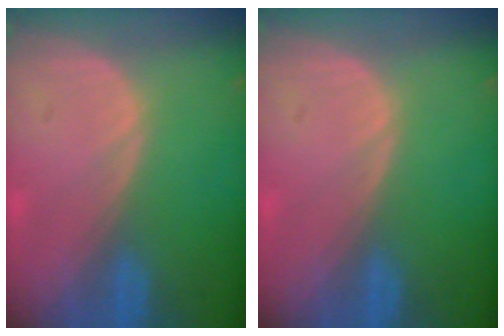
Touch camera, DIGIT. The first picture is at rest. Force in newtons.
{"total": 0.0}